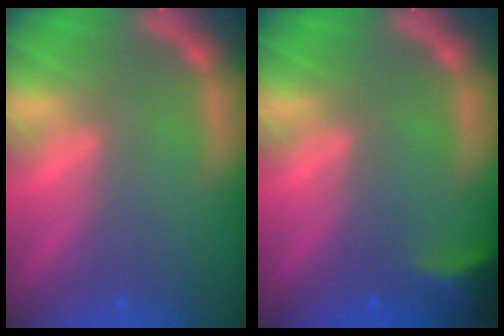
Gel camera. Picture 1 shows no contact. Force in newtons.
{"total": 2.9}